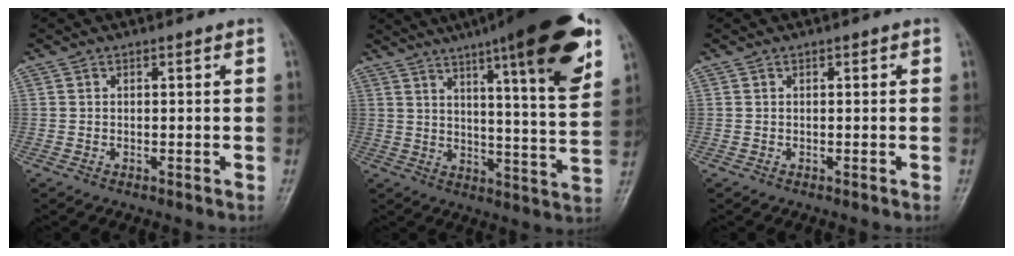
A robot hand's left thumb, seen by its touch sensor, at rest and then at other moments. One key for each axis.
{"total": 22.5, "fx": 12.9, "fy": 3.6, "fz": 18.1, "tx": -0.242, "ty": -0.040, "tz": 0.181}
{"total": 0.0}